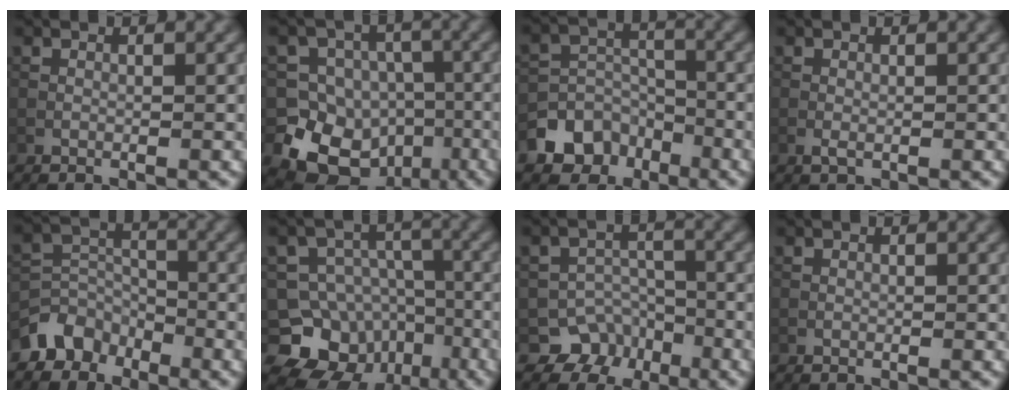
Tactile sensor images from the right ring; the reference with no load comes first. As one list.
[{"total": 10.7, "force": [-4.7, 9.1, 2.9], "torque": [-0.050, -0.007, -0.094]}, {"total": 6.5, "force": [-4.2, 4.7, 1.4], "torque": [-0.014, -0.001, -0.081]}, {"total": 0.6, "force": [-0.1, 0.3, 0.5], "torque": [-0.014, -0.001, 0.000]}, {"total": 4.3, "force": [-3.3, 2.6, 0.7], "torque": [-0.007, -0.002, -0.067]}, {"total": 10.8, "force": [-5.7, 8.8, 2.7], "torque": [-0.046, 0.005, -0.102]}, {"total": 4.0, "force": [-2.4, 3.2, 0.5], "torque": [0.007, 0.003, -0.030]}, {"total": 0.0}]